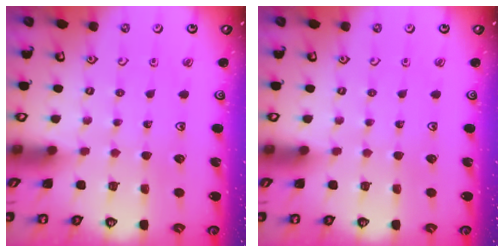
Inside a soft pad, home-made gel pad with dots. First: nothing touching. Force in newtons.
{"total": 0.0}